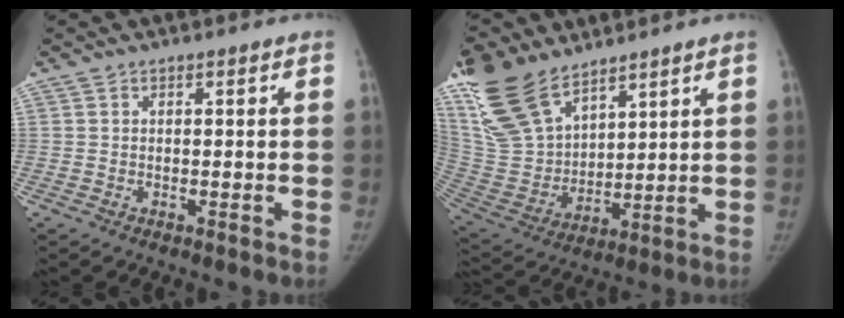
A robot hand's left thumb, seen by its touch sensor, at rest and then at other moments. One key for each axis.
{"total": 19.7, "fx": 13.4, "fy": 9.8, "fz": 10.6, "tx": -0.211, "ty": -0.042, "tz": 0.270}